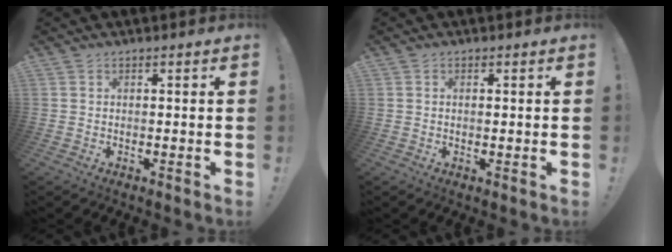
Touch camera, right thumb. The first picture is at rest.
{"total": 0.7, "force": [0.1, 0.2, 0.6], "torque": [-0.007, -0.001, 0.001]}